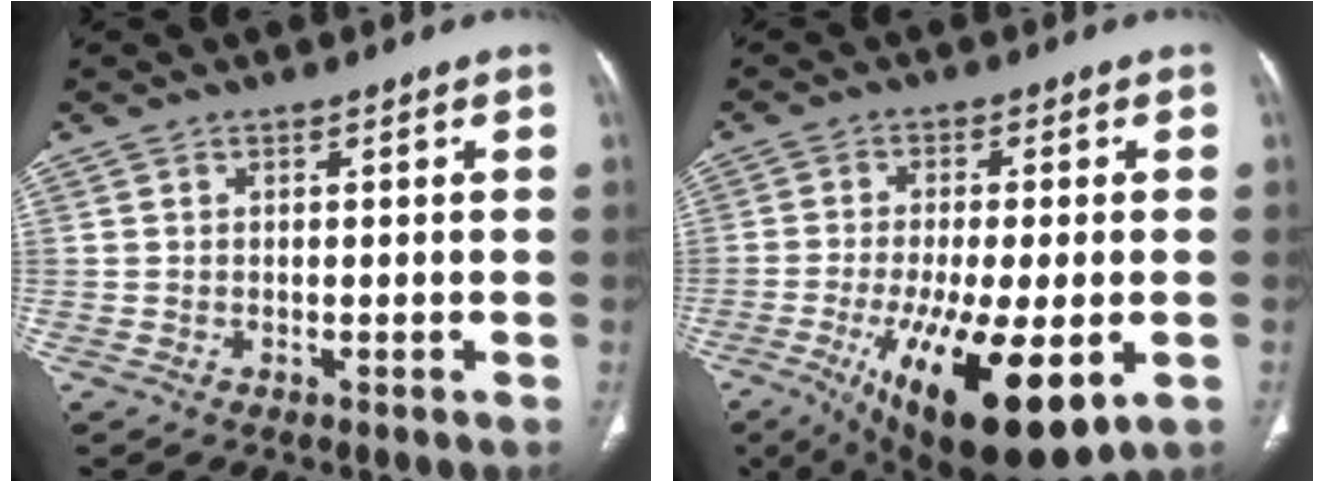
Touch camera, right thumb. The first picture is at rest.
{"total": 20.2, "force": [-7.0, 6.6, 17.7], "torque": [-0.289, -0.025, -0.095]}